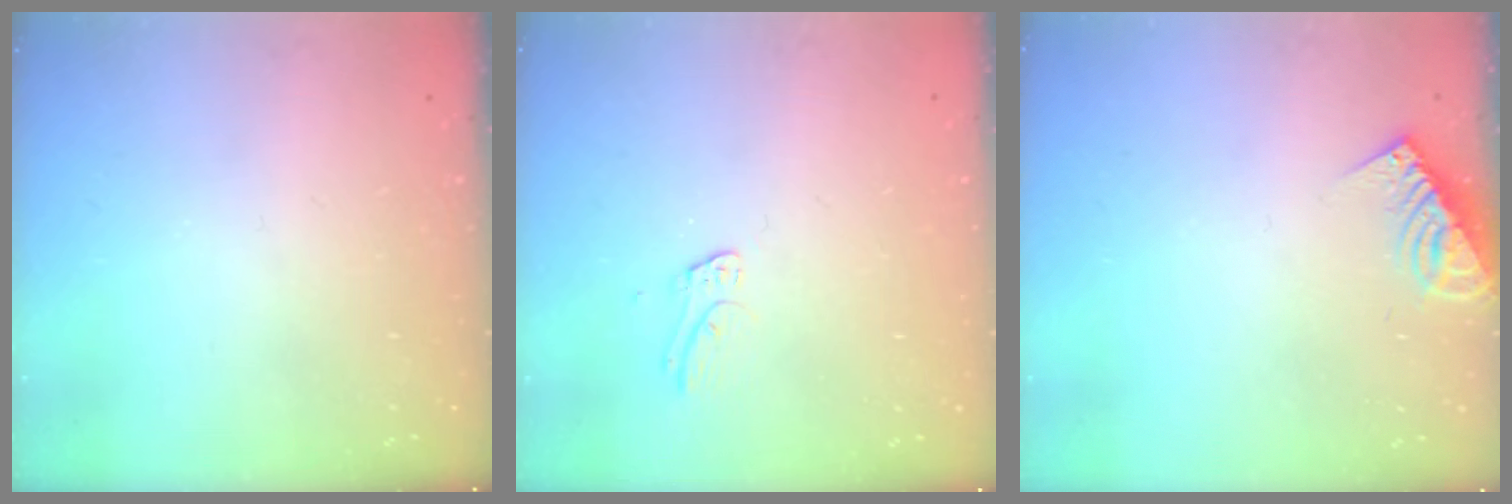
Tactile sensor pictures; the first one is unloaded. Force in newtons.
{"total": 5.6, "press": 5.5, "slide": 0.6}
{"total": 8.2, "press": 8.1, "slide": 0.4}